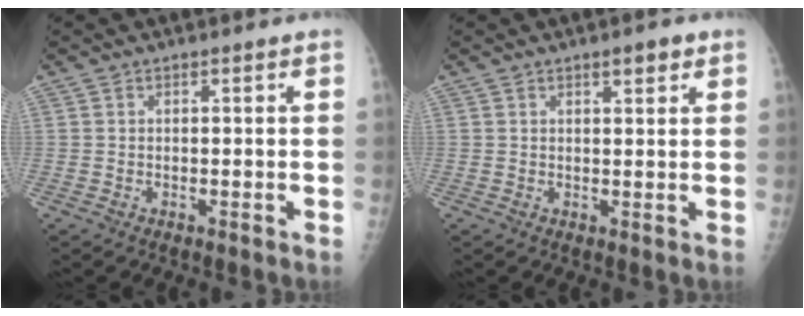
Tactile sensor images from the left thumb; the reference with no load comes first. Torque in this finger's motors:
{"motor_torque": [0.13, -0.21, 0.39, 0.09, 0.05]}